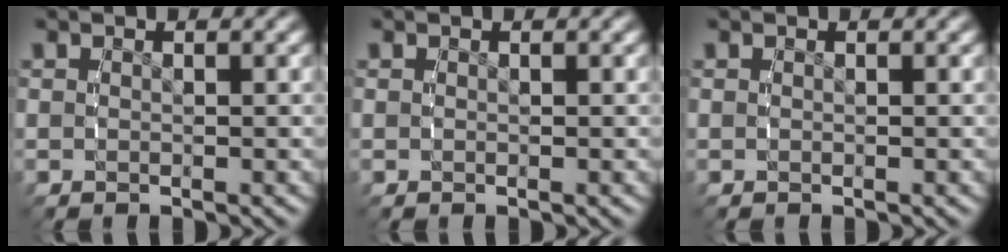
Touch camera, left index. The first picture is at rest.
{"total": 0.0}
{"total": 0.0}